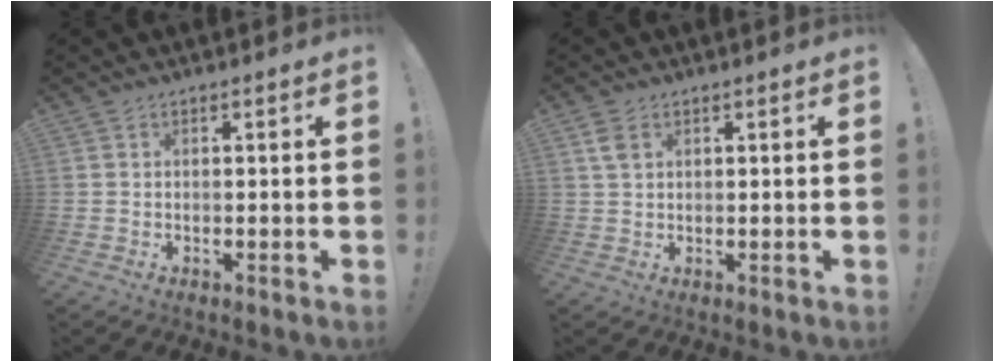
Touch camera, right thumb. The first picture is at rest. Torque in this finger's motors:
{"motor_torque": [-0.12, 0.10, 0.21, 0.38, -0.03]}